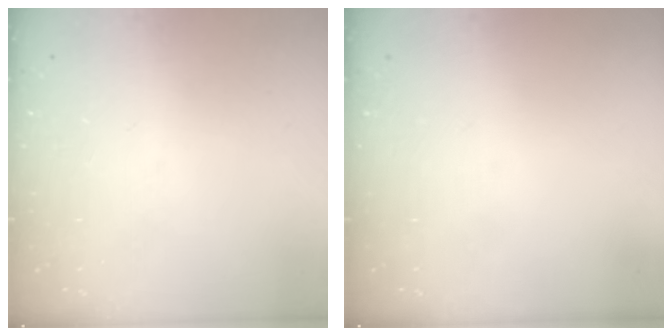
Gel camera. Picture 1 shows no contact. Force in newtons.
{"total": 0.0}